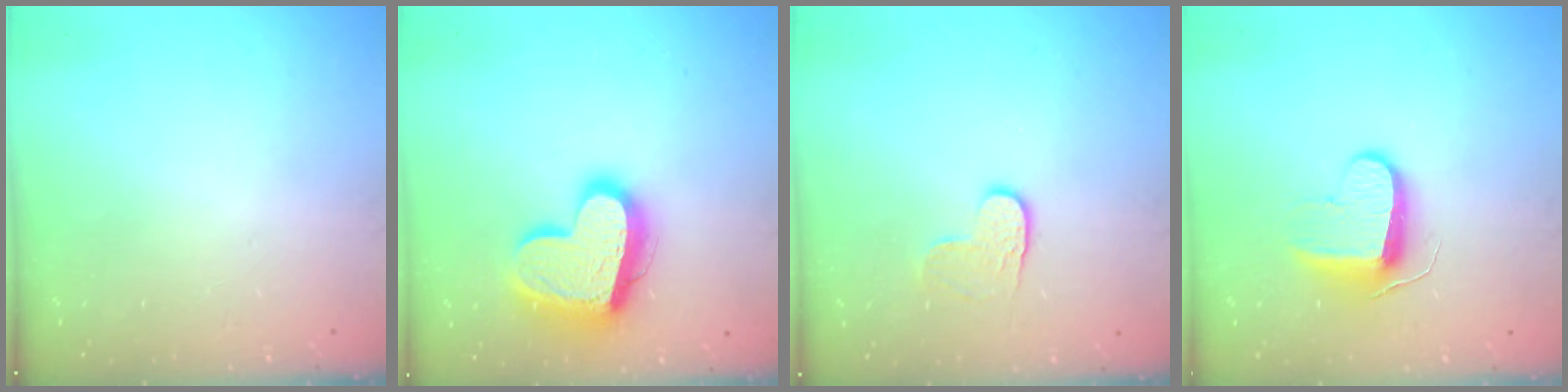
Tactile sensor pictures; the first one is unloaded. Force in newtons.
{"total": 18.7, "press": 18.6, "slide": 1.6}
{"total": 4.7, "press": 4.7, "slide": 0.2}
{"total": 9.4, "press": 9.4, "slide": 0.2}